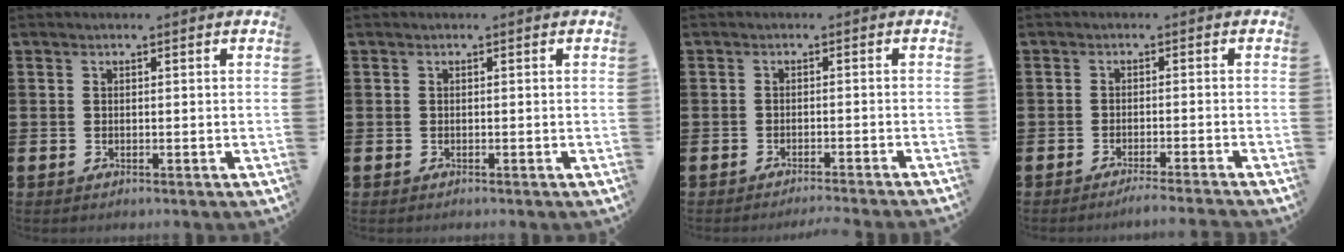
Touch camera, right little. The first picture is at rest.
{"total": 0.0}
{"total": 1.2, "force": [-1.2, -0.4, 0.1], "torque": [0.000, 0.002, -0.024]}
{"total": 1.6, "force": [-1.4, -0.3, 0.5], "torque": [-0.007, 0.000, -0.027]}